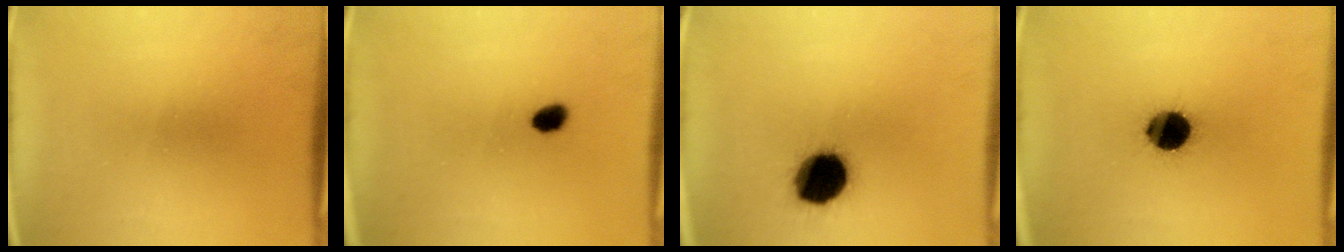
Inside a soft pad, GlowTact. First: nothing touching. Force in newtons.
{"total": 2.5}
{"total": 16.2}
{"total": 11.7}